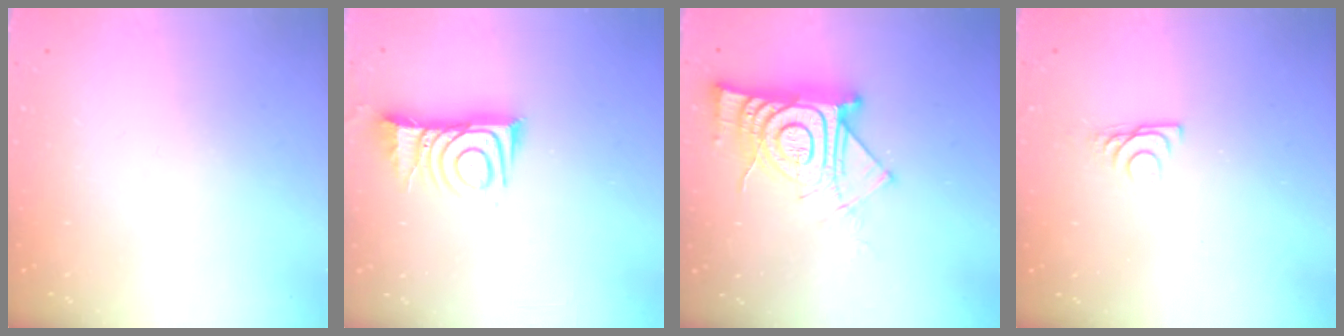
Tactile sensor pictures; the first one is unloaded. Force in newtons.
{"total": 10.1, "press": 10.0, "slide": 0.9}
{"total": 16.8, "press": 16.7, "slide": 1.5}
{"total": 6.8, "press": 6.8, "slide": 0.6}